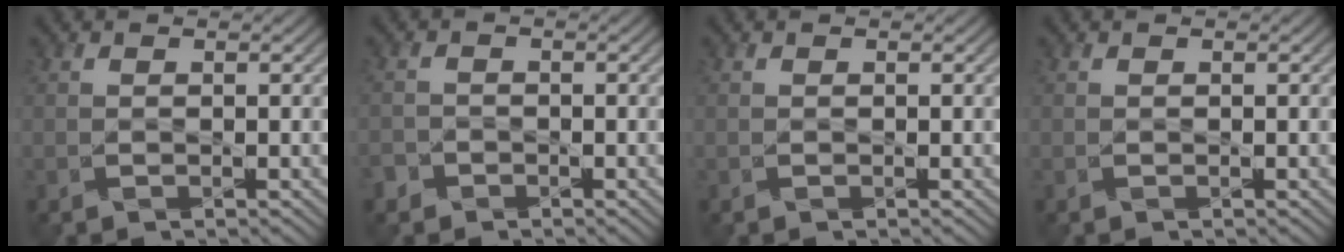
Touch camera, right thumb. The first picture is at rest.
{"total": 1.6, "force": [-1.2, 1.1, 0.3], "torque": [-0.006, 0.000, -0.030]}
{"total": 0.0}
{"total": 0.0}